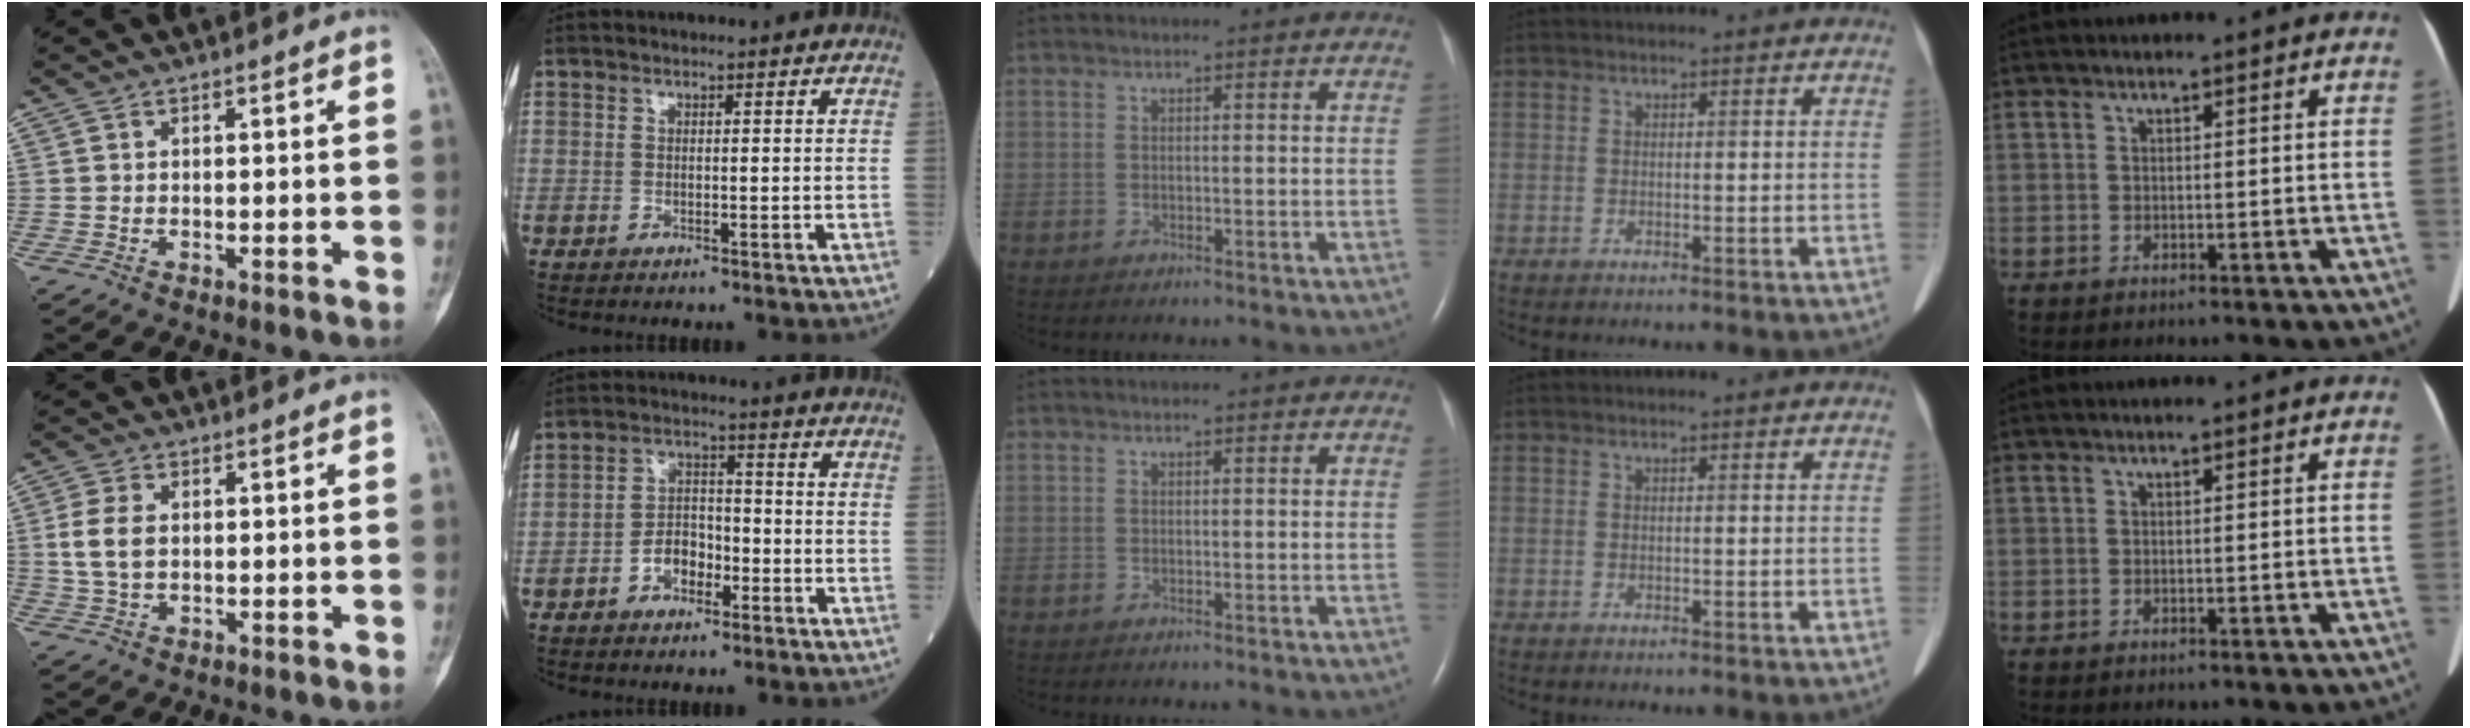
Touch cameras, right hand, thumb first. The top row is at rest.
{"thumb": {"total": 5.7, "force": [0.6, 3.7, 4.3], "torque": [-0.097, 0.004, 0.014]}, "index": {"total": 5.3, "force": [-2.5, 3.3, 3.3], "torque": [-0.056, 0.016, -0.047]}}